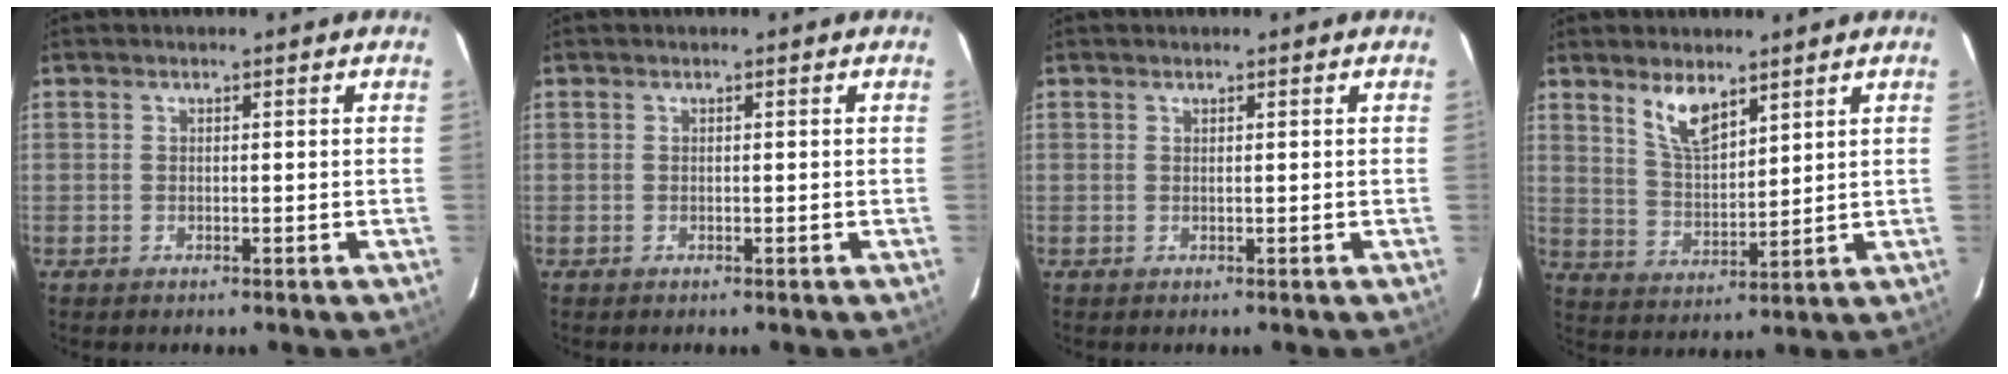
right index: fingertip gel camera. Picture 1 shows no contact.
{"total": 0.0}
{"total": 0.0}
{"total": 7.4, "force": [5.1, 2.8, 4.6], "torque": [-0.082, 0.001, 0.106]}